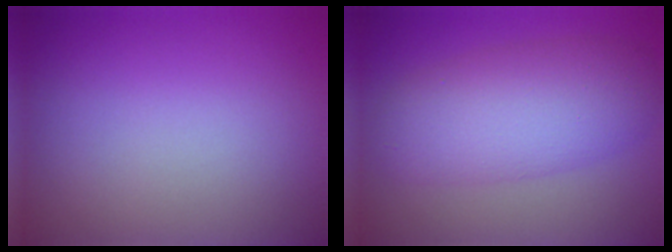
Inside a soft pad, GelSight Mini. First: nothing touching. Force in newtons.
{"total": 6.6, "press": 6.6, "slide": 0.2}